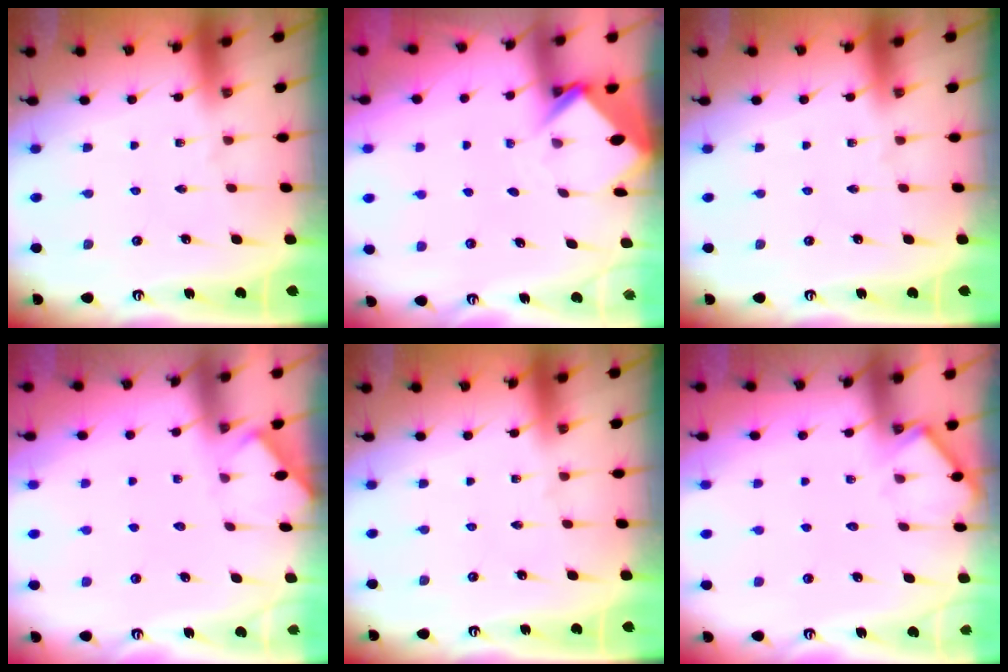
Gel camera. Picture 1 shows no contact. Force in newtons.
{"total": 3.7, "press": 3.7, "slide": 0.2}
{"total": 0.0}
{"total": 1.9, "press": 1.9, "slide": 0.3}
{"total": 0.0}
{"total": 5.5, "press": 5.5, "slide": 0.4}